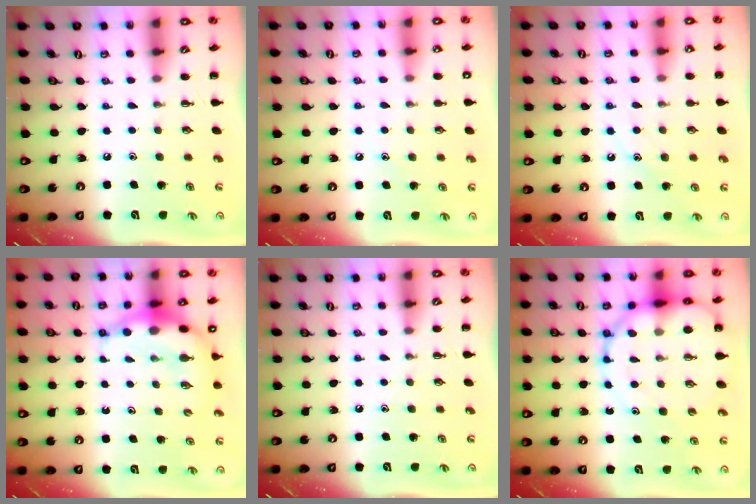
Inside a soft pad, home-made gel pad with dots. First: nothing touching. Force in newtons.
{"total": 6.9, "press": 6.7, "slide": 1.5}
{"total": 9.2, "press": 9.1, "slide": 1.5}
{"total": 9.0, "press": 8.8, "slide": 2.2}
{"total": 0.0}
{"total": 15.3, "press": 14.9, "slide": 3.5}